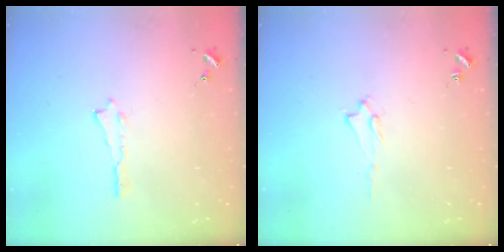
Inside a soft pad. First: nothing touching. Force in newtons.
{"total": 1.6, "press": 1.6, "slide": 0.2}